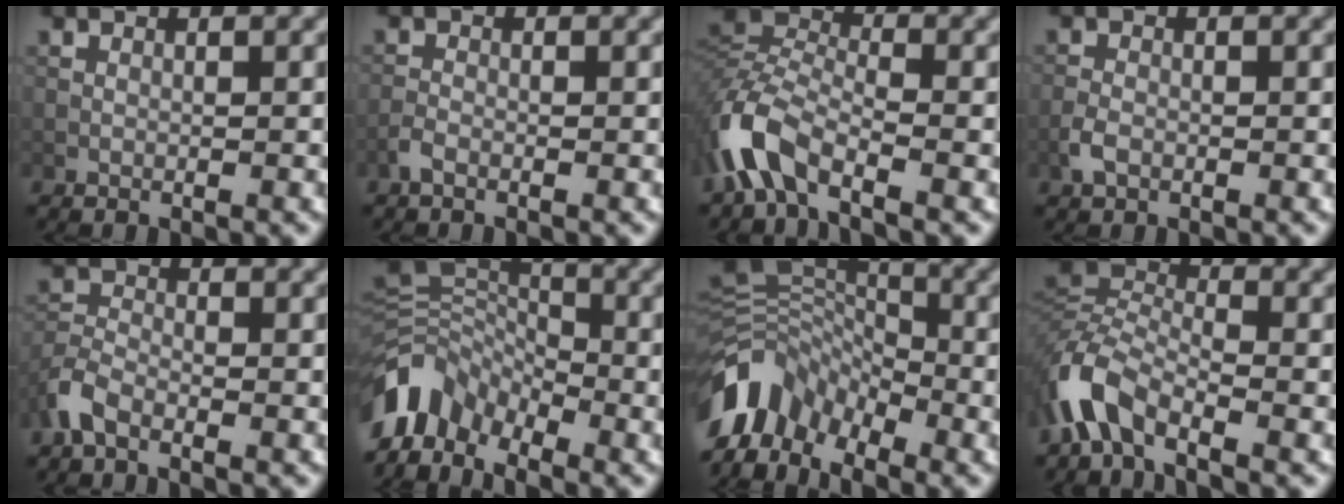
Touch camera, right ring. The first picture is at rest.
{"total": 1.1, "force": [-0.8, 0.5, 0.6], "torque": [-0.013, 0.002, -0.021]}
{"total": 6.7, "force": [-4.0, 3.2, 4.2], "torque": [-0.091, 0.002, -0.097]}
{"total": 1.5, "force": [-0.8, 1.0, 0.9], "torque": [-0.018, 0.002, -0.018]}
{"total": 3.0, "force": [-2.1, 1.4, 1.7], "torque": [-0.038, 0.003, -0.056]}
{"total": 7.1, "force": [-4.8, 4.1, 3.3], "torque": [-0.065, -0.005, -0.105]}
{"total": 9.4, "force": [-5.3, 5.8, 5.1], "torque": [-0.103, -0.006, -0.113]}
{"total": 5.9, "force": [-3.7, 2.9, 3.7], "torque": [-0.079, 0.003, -0.094]}